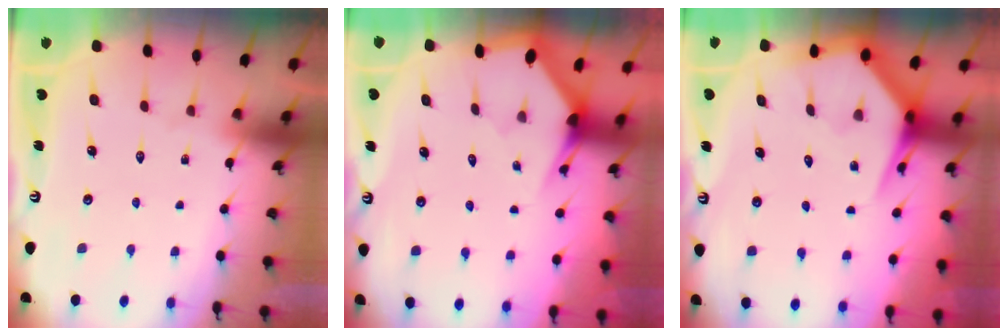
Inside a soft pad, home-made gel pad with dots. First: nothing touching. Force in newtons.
{"total": 2.7, "press": 2.7, "slide": 0.1}
{"total": 5.2, "press": 5.1, "slide": 0.7}